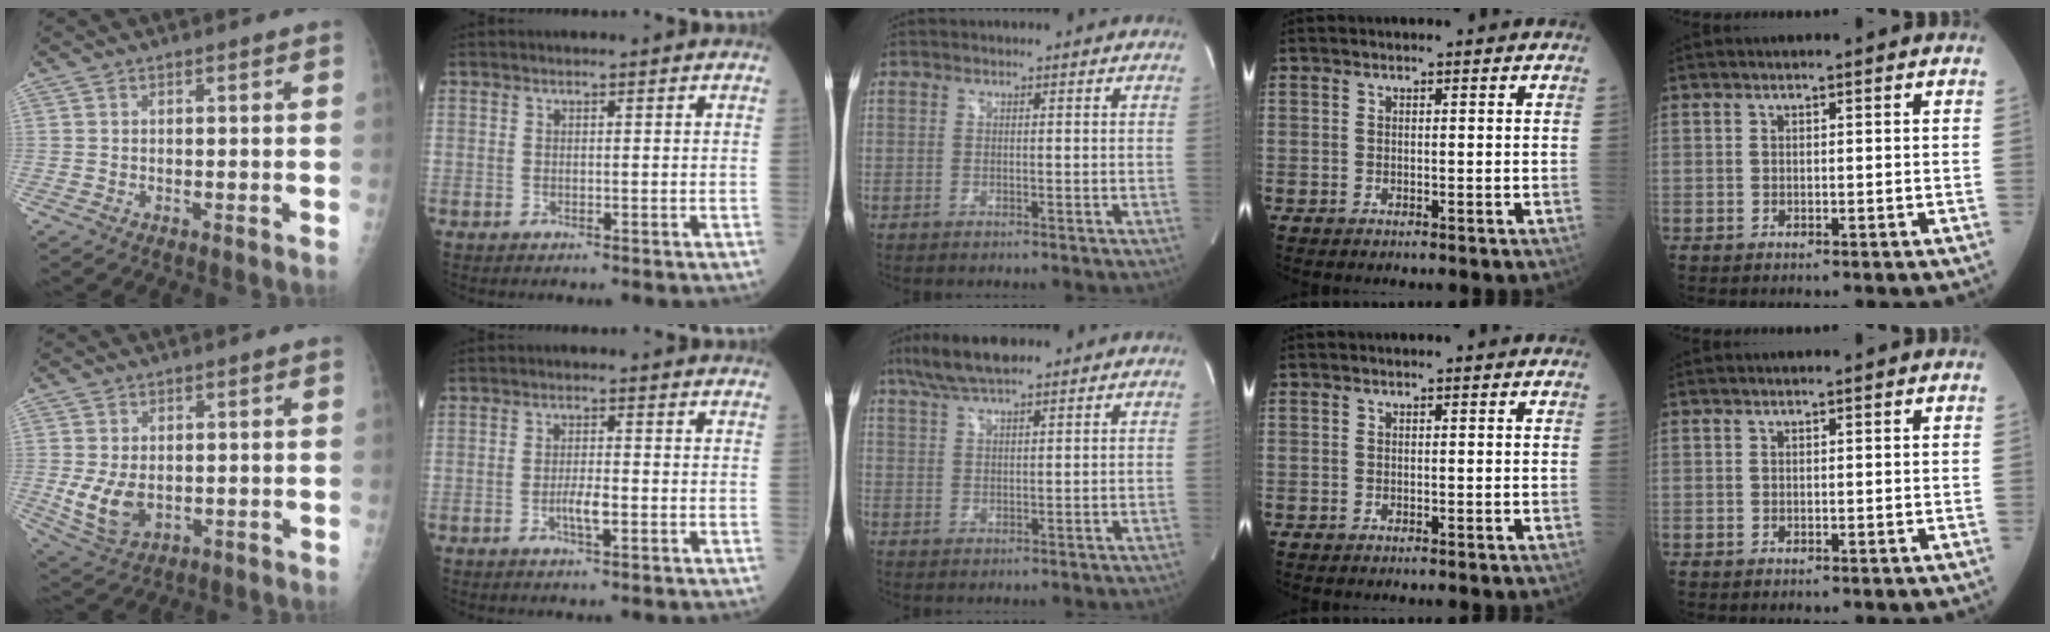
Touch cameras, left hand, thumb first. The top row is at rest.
{"thumb": {"total": 7.4, "force": [-0.5, 5.0, 5.5], "torque": [-0.099, -0.014, 0.007]}, "index": {"total": 2.8, "force": [-0.9, 0.5, 2.7], "torque": [-0.053, -0.001, -0.016]}, "middle": {"total": 7.4, "force": [5.8, 1.3, 4.5], "torque": [-0.093, 0.024, 0.105]}}